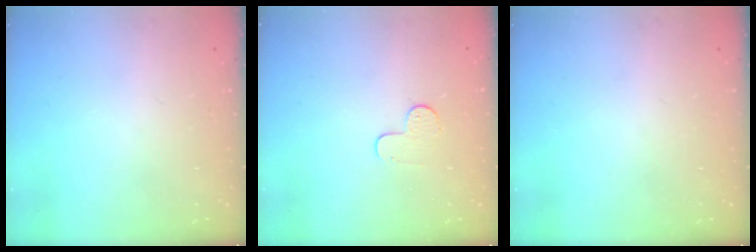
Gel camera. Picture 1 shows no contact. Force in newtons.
{"total": 4.5, "press": 4.5, "slide": 0.5}
{"total": 0.0}